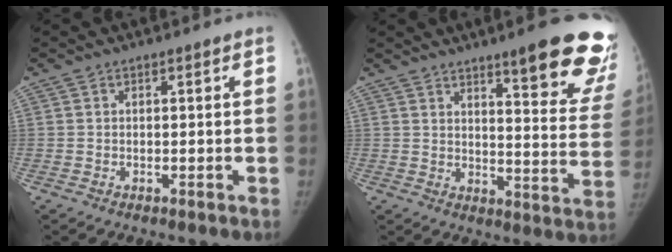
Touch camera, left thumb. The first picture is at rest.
{"total": 20.0, "force": [13.4, 3.8, 14.4], "torque": [-0.148, -0.073, 0.166]}